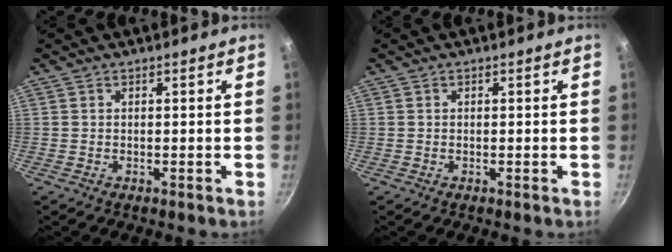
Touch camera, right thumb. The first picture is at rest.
{"total": 0.0}